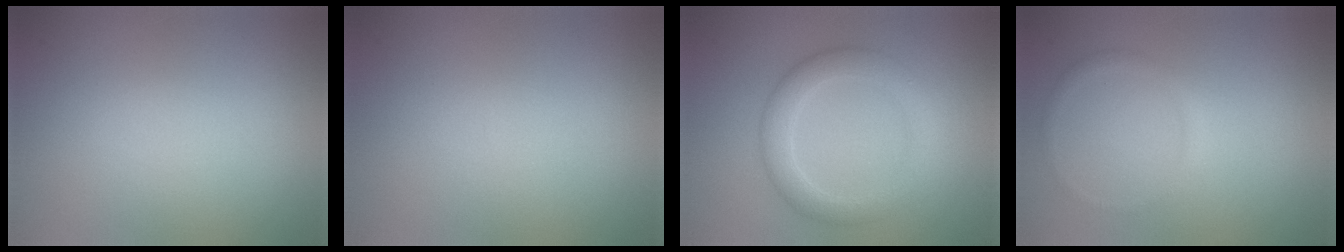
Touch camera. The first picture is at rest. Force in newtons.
{"total": 0.0}
{"total": 3.6, "press": 3.6, "slide": 0.2}
{"total": 0.9, "press": 0.9, "slide": 0.1}